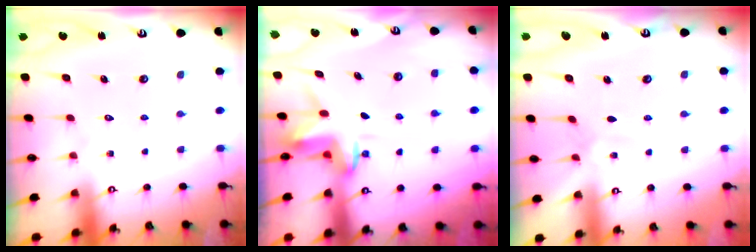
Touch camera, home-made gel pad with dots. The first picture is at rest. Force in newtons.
{"total": 3.6, "press": 3.6, "slide": 0.2}
{"total": 1.6, "press": 1.6, "slide": 0.3}